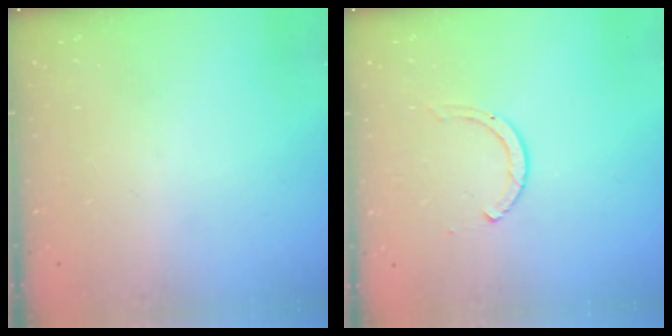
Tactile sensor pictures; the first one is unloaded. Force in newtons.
{"total": 2.6, "press": 2.6, "slide": 0.3}